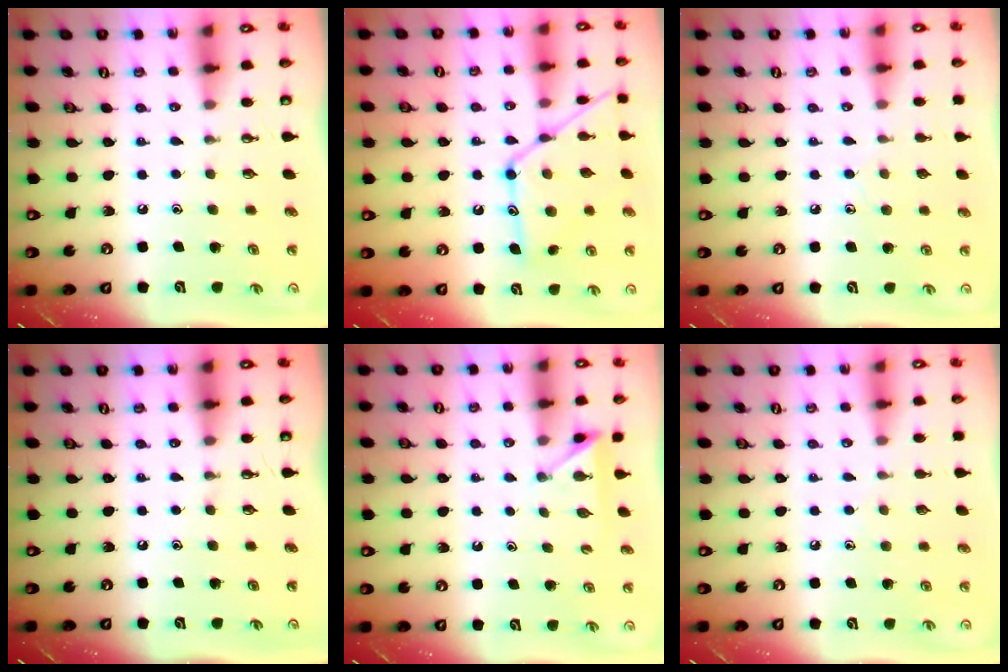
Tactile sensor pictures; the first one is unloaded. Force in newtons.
{"total": 15.7, "press": 15.7, "slide": 1.2}
{"total": 5.1, "press": 5.0, "slide": 0.6}
{"total": 0.0}
{"total": 3.0, "press": 3.0, "slide": 0.4}
{"total": 4.4, "press": 4.4, "slide": 0.5}